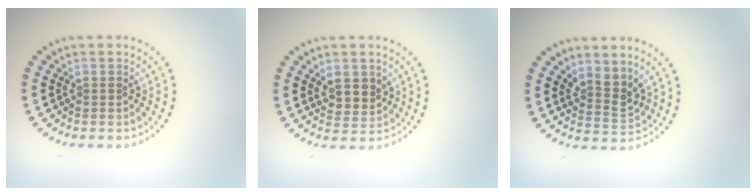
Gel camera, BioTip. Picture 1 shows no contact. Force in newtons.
{"total": 2.6, "press": 2.4, "slide": 1.0}
{"total": 2.5, "press": 1.9, "slide": 1.6}